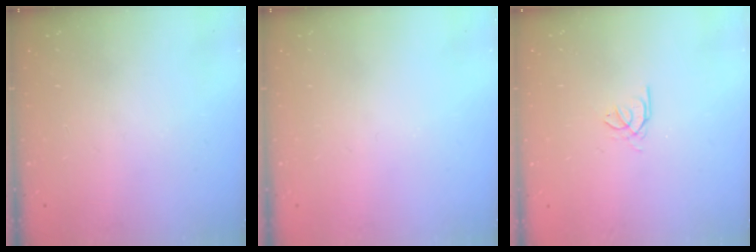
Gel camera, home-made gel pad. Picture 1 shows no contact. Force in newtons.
{"total": 0.0}
{"total": 0.9, "press": 0.8, "slide": 0.4}